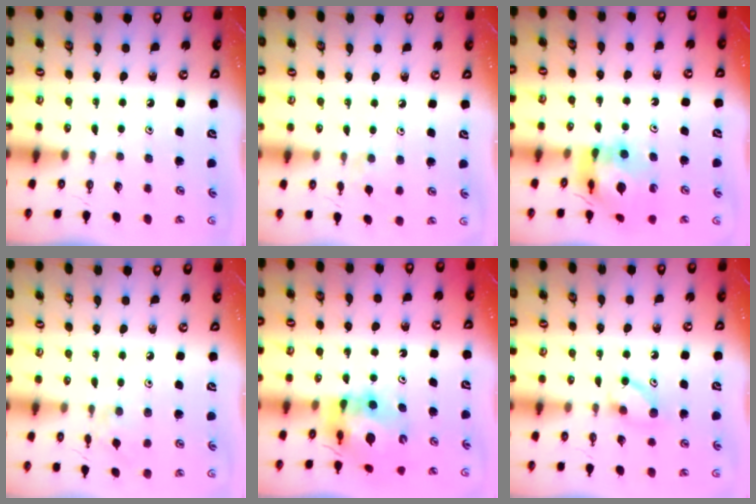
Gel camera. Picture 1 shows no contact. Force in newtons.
{"total": 2.9, "press": 2.9, "slide": 0.5}
{"total": 12.1, "press": 12.0, "slide": 1.2}
{"total": 1.6, "press": 1.6, "slide": 0.3}
{"total": 11.6, "press": 11.5, "slide": 1.4}
{"total": 6.9, "press": 6.7, "slide": 1.4}